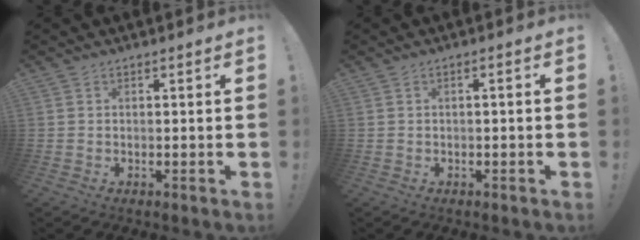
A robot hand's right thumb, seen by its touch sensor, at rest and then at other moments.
{"total": 1.5, "force": [-0.9, -0.1, 1.1], "torque": [-0.017, 0.001, -0.017]}